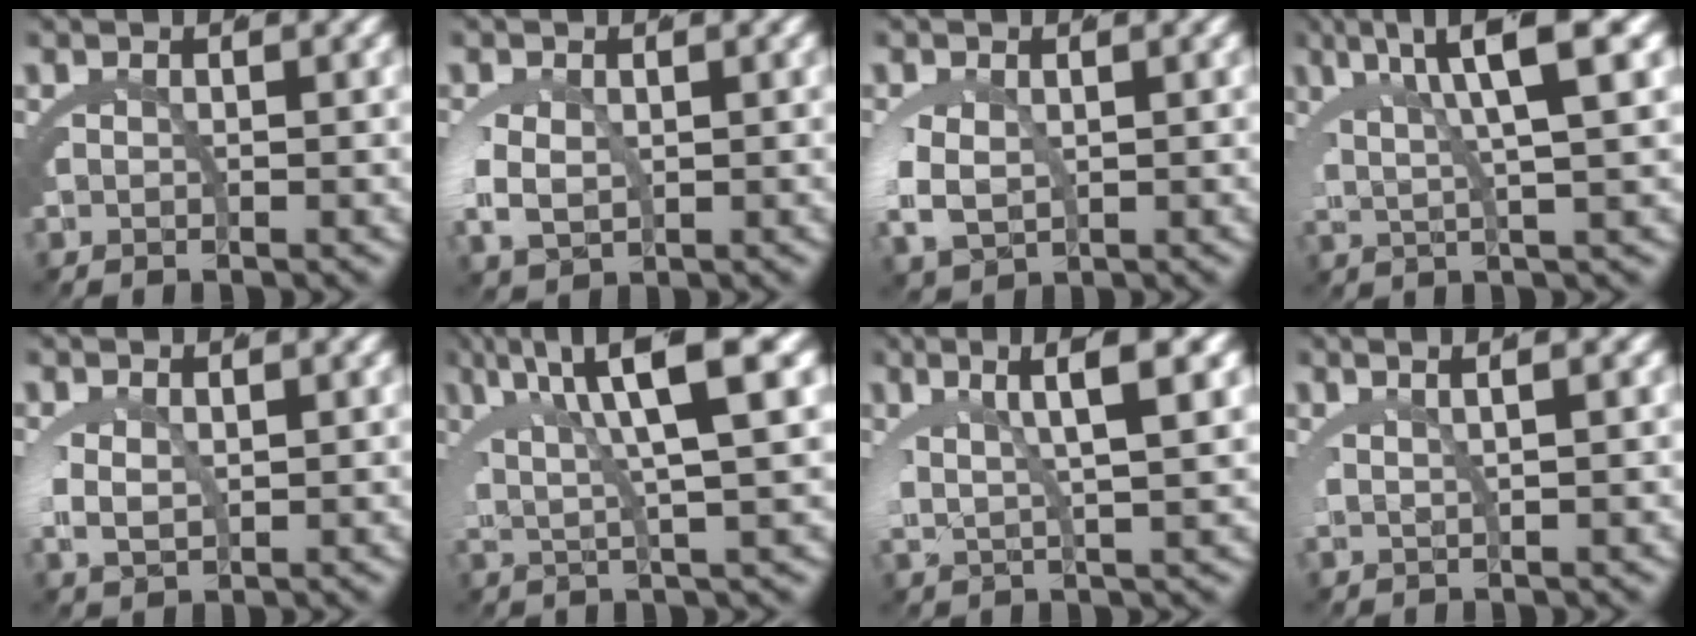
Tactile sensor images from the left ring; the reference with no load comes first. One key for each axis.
{"total": 2.7, "fx": 0.1, "fy": 1.6, "fz": 2.1, "tx": -0.063, "ty": -0.018, "tz": 0.019}
{"total": 3.0, "fx": 0.0, "fy": 1.9, "fz": 2.3, "tx": -0.071, "ty": -0.018, "tz": 0.020}
{"total": 7.4, "fx": 3.8, "fy": 1.3, "fz": 6.2, "tx": -0.092, "ty": 0.013, "tz": 0.059}
{"total": 2.2, "fx": 0.5, "fy": 1.1, "fz": 1.8, "tx": -0.056, "ty": -0.017, "tz": 0.026}
{"total": 8.1, "fx": 3.7, "fy": 1.6, "fz": 7.0, "tx": -0.106, "ty": 0.011, "tz": 0.059}
{"total": 5.9, "fx": 2.9, "fy": 1.2, "fz": 5.0, "tx": -0.090, "ty": 0.007, "tz": 0.052}
{"total": 3.3, "fx": 2.0, "fy": 0.6, "fz": 2.6, "tx": -0.027, "ty": 0.010, "tz": 0.033}